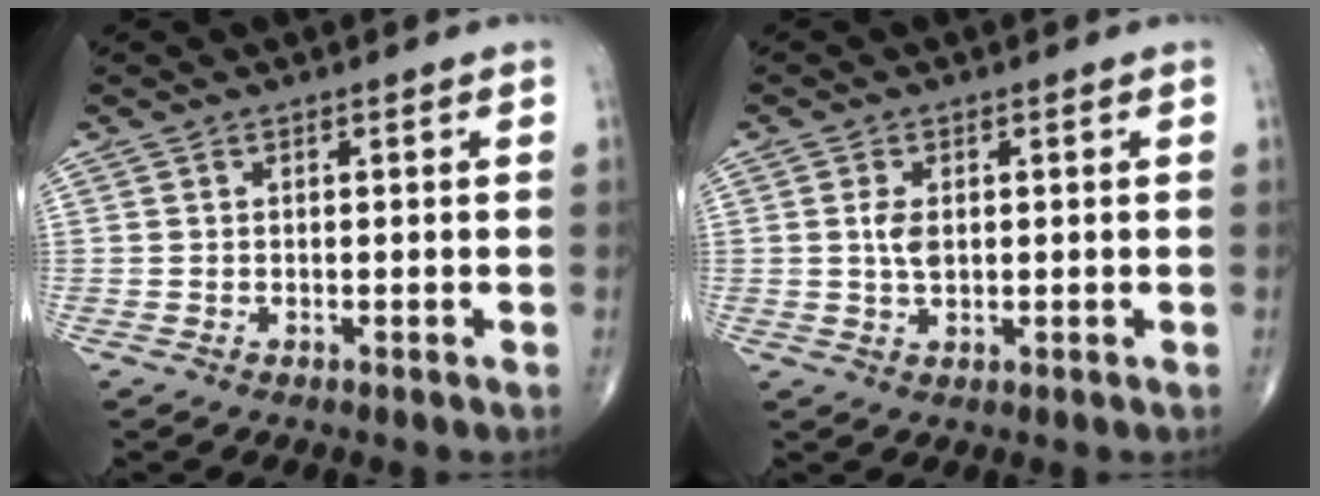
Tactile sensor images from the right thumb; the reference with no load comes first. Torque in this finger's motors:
{"motor_torque": [0.77, 0.70, 0.76, -0.10, -0.03]}